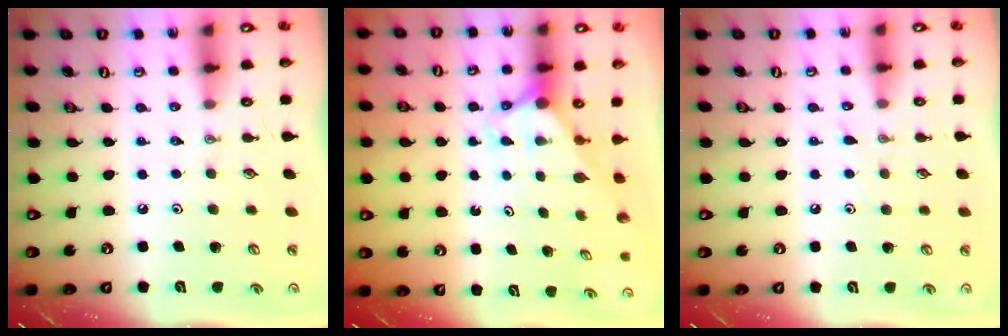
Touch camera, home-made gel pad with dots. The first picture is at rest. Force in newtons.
{"total": 3.0, "press": 3.0, "slide": 0.0}
{"total": 5.1, "press": 5.1, "slide": 0.7}